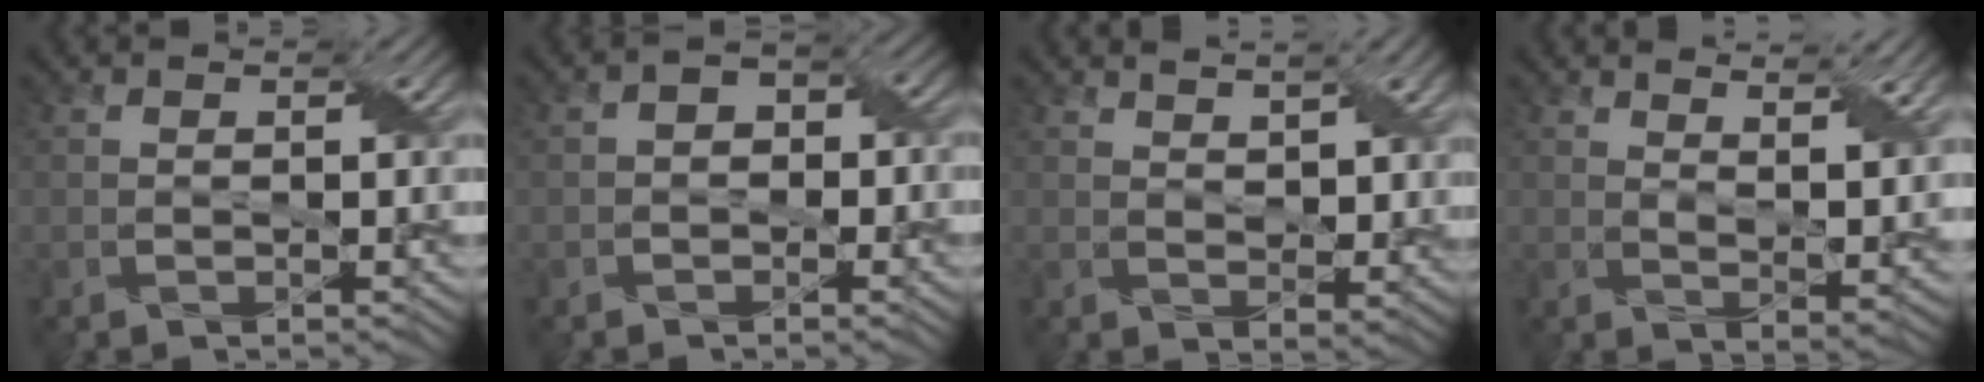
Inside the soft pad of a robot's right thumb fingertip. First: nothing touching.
{"total": 2.7, "force": [-0.7, 2.0, 1.7], "torque": [-0.029, 0.001, -0.017]}
{"total": 3.9, "force": [2.7, 1.6, 2.4], "torque": [-0.047, -0.004, 0.054]}
{"total": 7.1, "force": [5.1, 1.5, 4.8], "torque": [-0.082, -0.004, 0.081]}